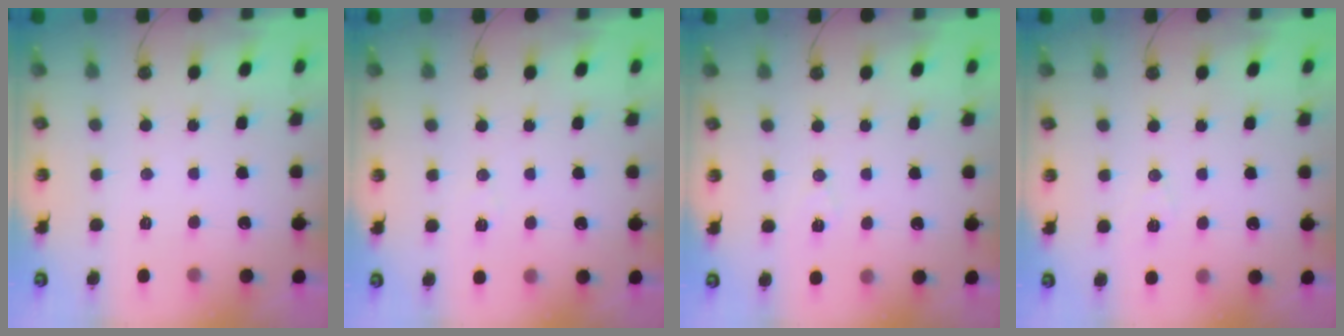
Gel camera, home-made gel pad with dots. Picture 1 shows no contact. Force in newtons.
{"total": 5.4, "press": 3.2, "slide": 4.4}
{"total": 6.6, "press": 4.9, "slide": 4.5}
{"total": 7.1, "press": 5.4, "slide": 4.5}